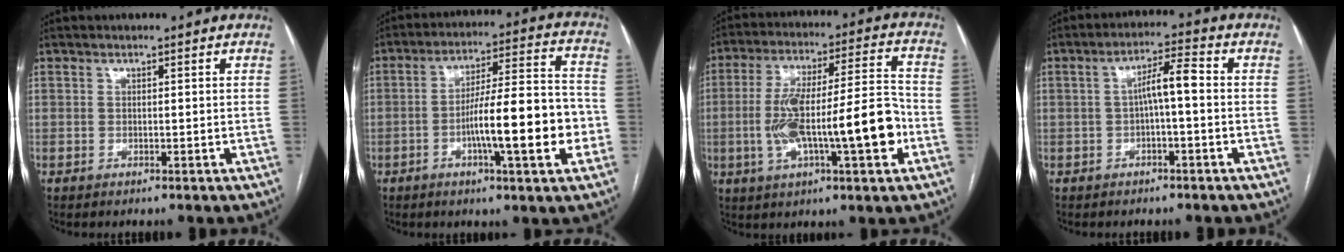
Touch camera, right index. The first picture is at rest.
{"total": 15.0, "force": [-3.9, 1.7, 14.4], "torque": [-0.229, 0.013, -0.058]}
{"total": 17.7, "force": [-3.8, 2.8, 17.1], "torque": [-0.298, 0.020, -0.055]}
{"total": 5.1, "force": [-0.3, 0.9, 5.0], "torque": [-0.082, 0.021, -0.003]}